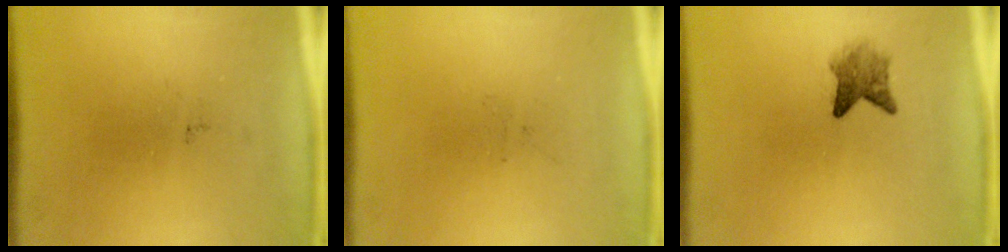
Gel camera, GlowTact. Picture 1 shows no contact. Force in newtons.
{"total": 0.0}
{"total": 2.8}